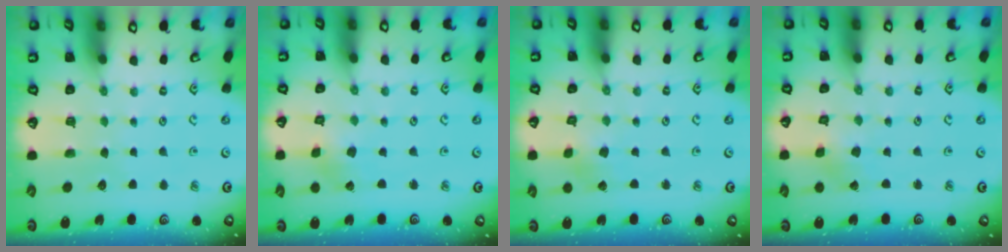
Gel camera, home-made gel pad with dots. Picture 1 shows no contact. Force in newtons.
{"total": 1.0, "press": 1.0, "slide": 0.0}
{"total": 2.0, "press": 2.0, "slide": 0.3}
{"total": 1.1, "press": 1.0, "slide": 0.1}